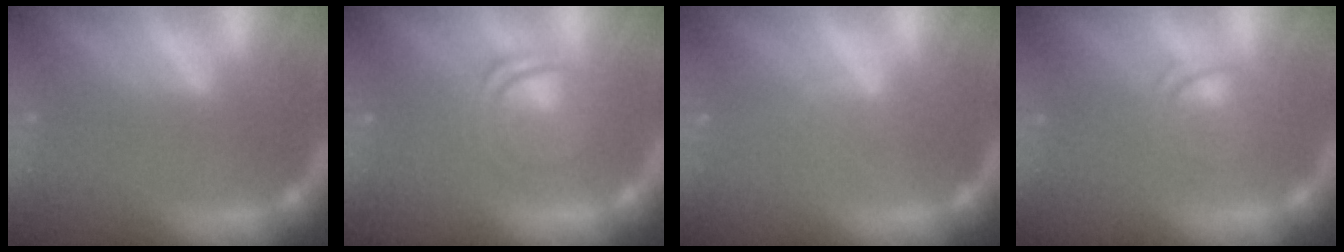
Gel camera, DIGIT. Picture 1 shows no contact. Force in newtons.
{"total": 4.5}
{"total": 1.0}
{"total": 2.4}